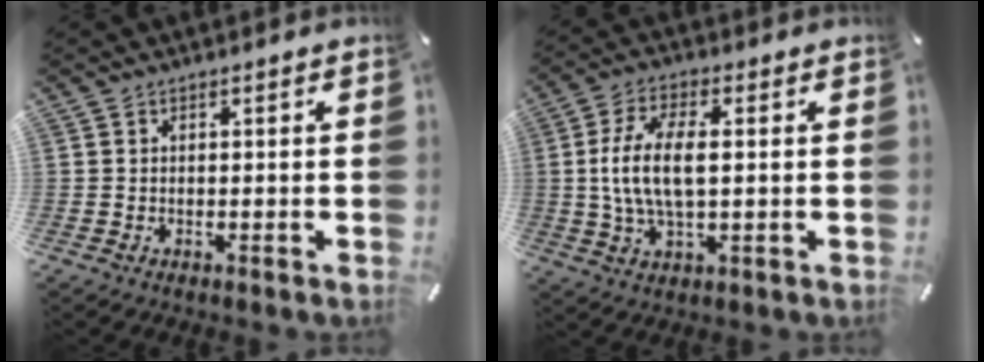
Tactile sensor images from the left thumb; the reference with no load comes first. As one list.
[{"total": 11.4, "force": [0.8, 5.0, 10.2], "torque": [-0.216, -0.002, 0.012]}]